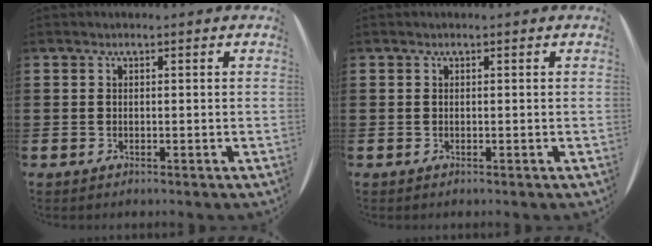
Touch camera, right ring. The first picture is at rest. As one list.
[{"total": 0.0}]